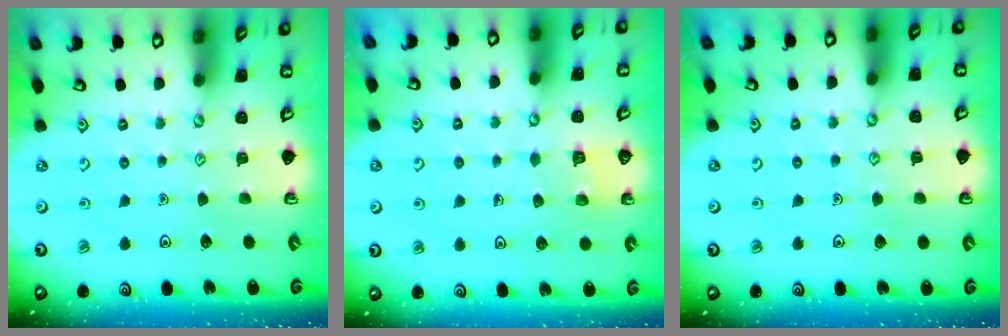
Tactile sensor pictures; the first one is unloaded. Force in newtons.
{"total": 2.8, "press": 2.8, "slide": 0.1}
{"total": 4.0, "press": 4.0, "slide": 0.4}